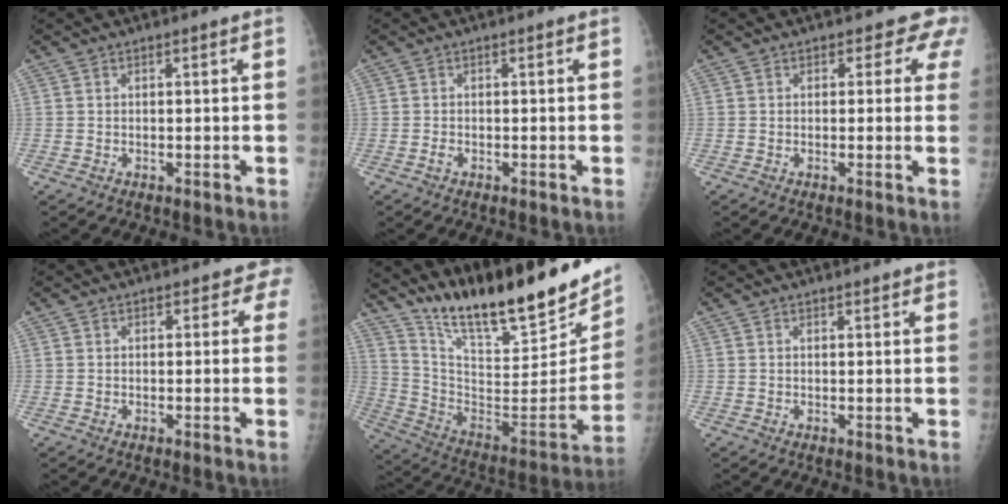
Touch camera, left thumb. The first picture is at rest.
{"total": 0.7, "force": [-0.4, 0.4, 0.4], "torque": [-0.009, 0.000, -0.008]}
{"total": 3.9, "force": [2.8, 2.6, 1.0], "torque": [0.026, -0.010, 0.010]}
{"total": 2.0, "force": [1.1, 1.5, 0.8], "torque": [0.021, 0.000, 0.001]}
{"total": 28.6, "force": [21.5, 6.9, 17.4], "torque": [-0.250, -0.096, 0.346]}
{"total": 1.6, "force": [1.4, 0.5, 0.6], "torque": [0.000, -0.001, 0.017]}